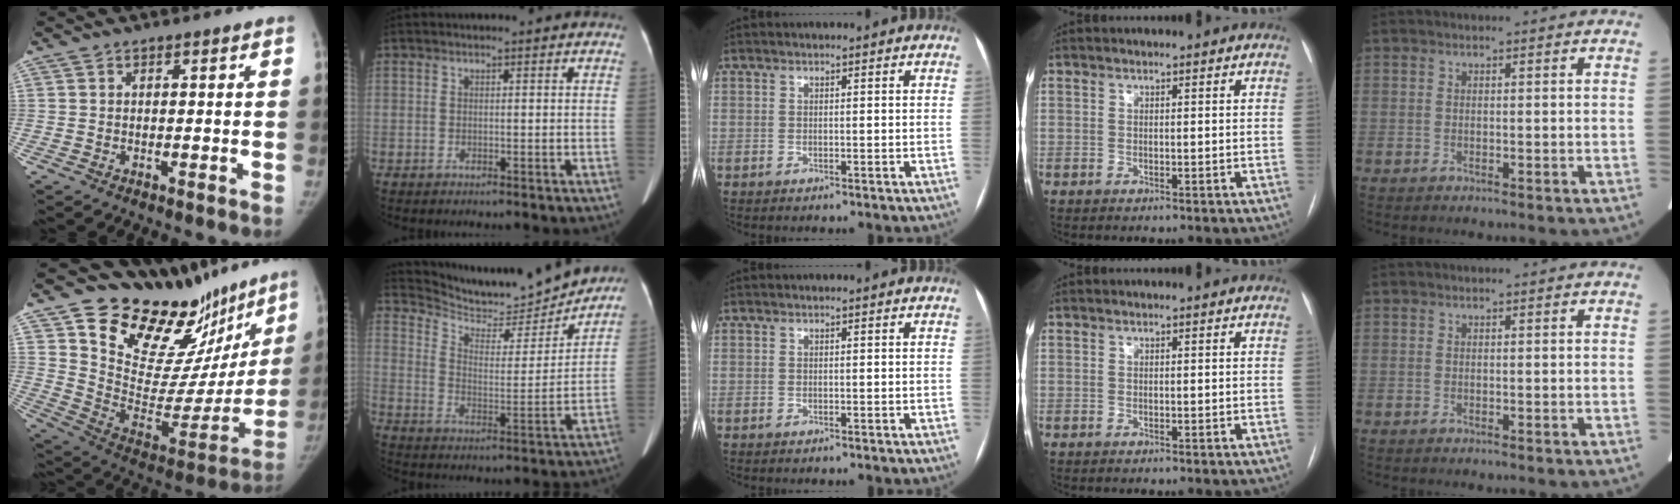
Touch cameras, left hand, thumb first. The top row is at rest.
{"thumb": {"total": 28.2, "force": [21.4, 12.9, 13.1], "torque": [-0.149, -0.119, 0.326]}, "index": {"total": 15.4, "force": [14.8, 2.1, 3.7], "torque": [-0.068, -0.014, 0.225]}}